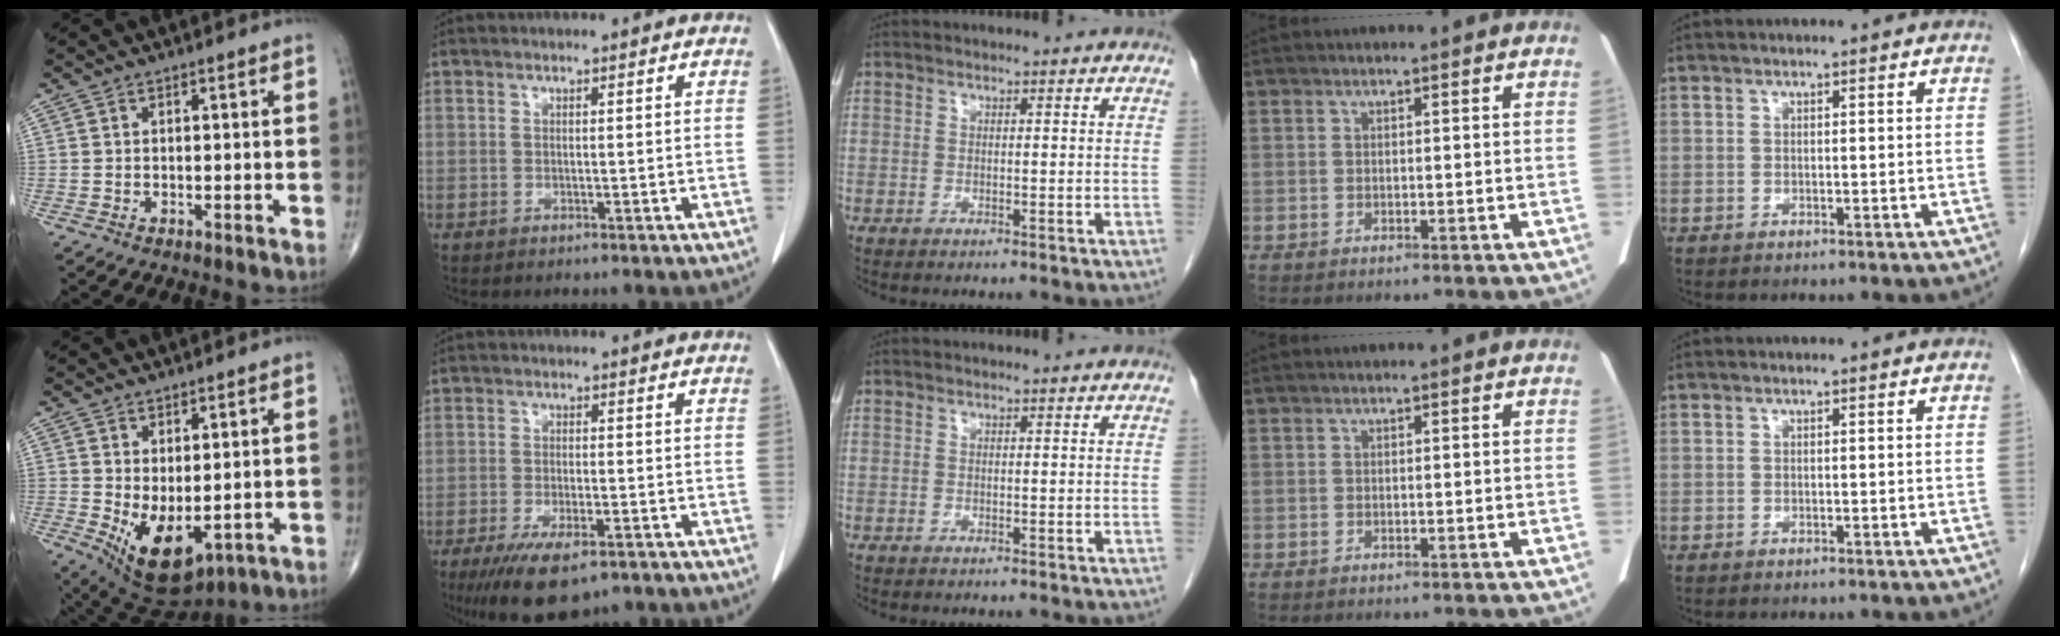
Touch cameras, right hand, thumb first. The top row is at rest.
{"thumb": {"total": 9.9, "force": [-1.4, 5.2, 8.3], "torque": [-0.128, -0.010, 0.004]}, "index": {"total": 9.5, "force": [-6.4, 2.9, 6.4], "torque": [-0.107, -0.017, -0.101]}}